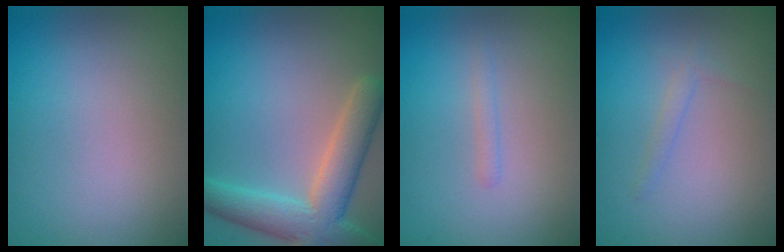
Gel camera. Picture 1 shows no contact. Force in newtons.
{"total": 6.6, "press": 6.6, "slide": 0.5}
{"total": 0.7, "press": 0.7, "slide": 0.1}
{"total": 1.0, "press": 1.0, "slide": 0.1}